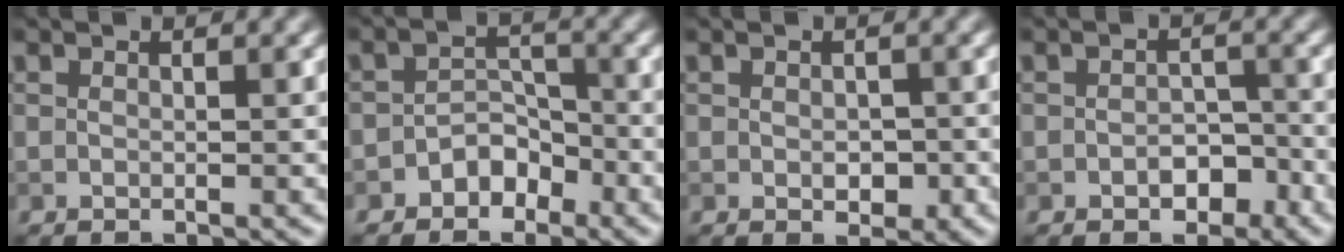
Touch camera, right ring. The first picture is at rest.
{"total": 2.7, "force": [-1.8, 1.8, 0.9], "torque": [-0.003, 0.012, -0.031]}
{"total": 1.9, "force": [-0.3, 1.2, 1.4], "torque": [-0.020, -0.006, -0.003]}
{"total": 2.7, "force": [-1.3, 1.7, 1.5], "torque": [-0.018, 0.002, -0.019]}